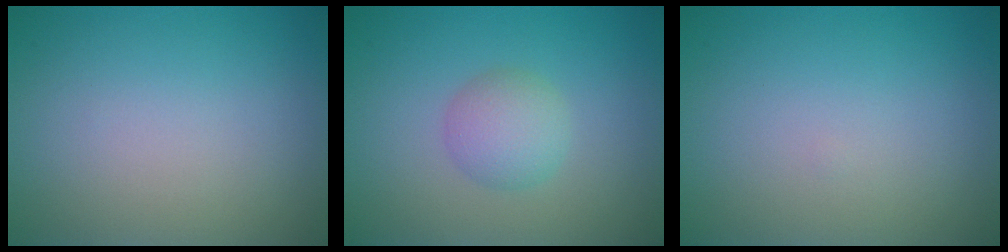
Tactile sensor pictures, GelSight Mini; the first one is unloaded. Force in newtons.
{"total": 2.6, "press": 2.6, "slide": 0.0}
{"total": 0.0}